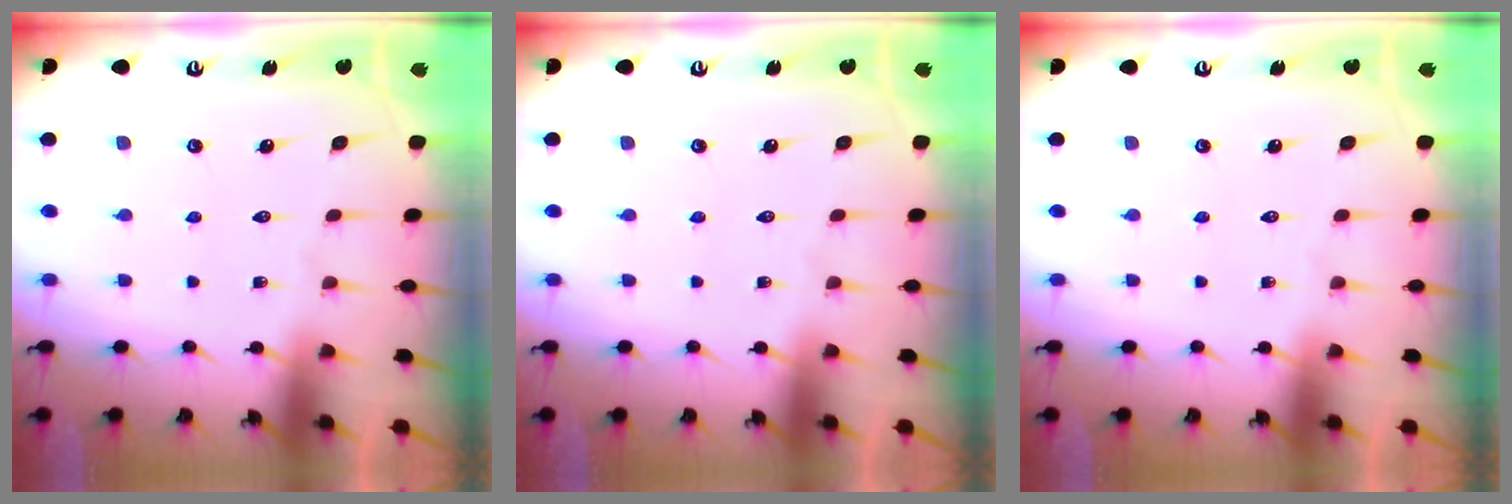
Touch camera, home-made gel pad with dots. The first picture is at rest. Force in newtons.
{"total": 0.0}
{"total": 0.0}